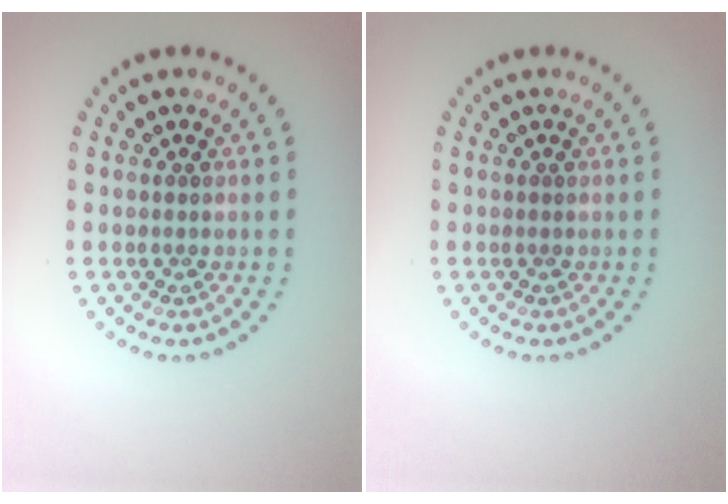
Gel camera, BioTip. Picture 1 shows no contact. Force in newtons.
{"total": 0.0}